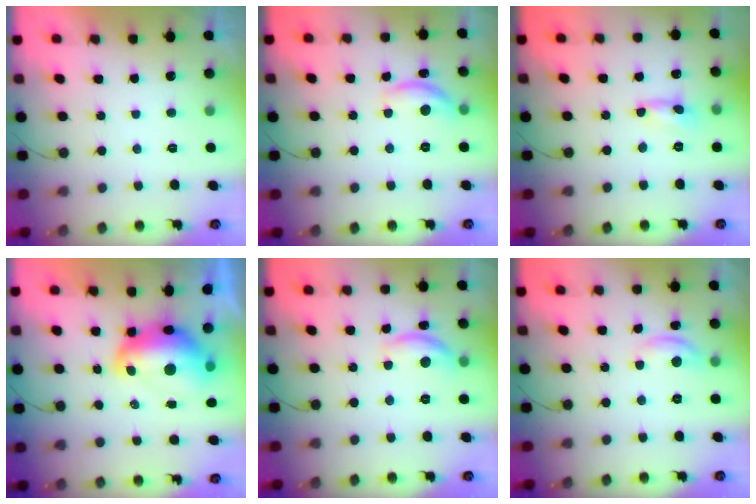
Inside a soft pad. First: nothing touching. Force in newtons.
{"total": 9.7, "press": 9.7, "slide": 0.7}
{"total": 0.8, "press": 0.7, "slide": 0.1}
{"total": 14.5, "press": 14.4, "slide": 1.2}
{"total": 9.7, "press": 9.7, "slide": 0.7}
{"total": 7.2, "press": 7.2, "slide": 0.3}